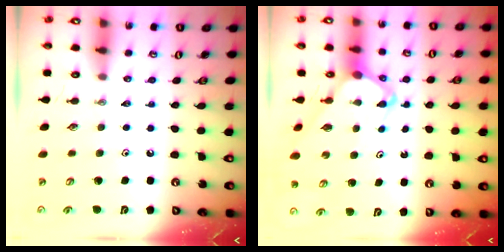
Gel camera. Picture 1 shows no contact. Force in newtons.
{"total": 5.8, "press": 5.8, "slide": 0.5}